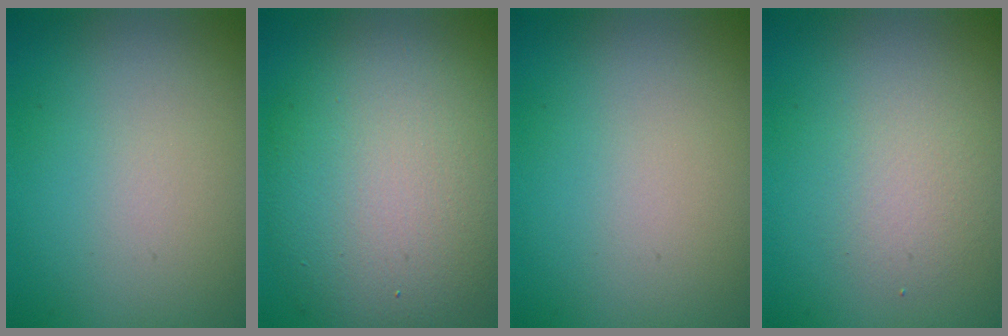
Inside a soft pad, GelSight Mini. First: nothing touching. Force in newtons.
{"total": 10.7, "press": 10.7, "slide": 0.7}
{"total": 0.0}
{"total": 2.0, "press": 2.0, "slide": 0.1}